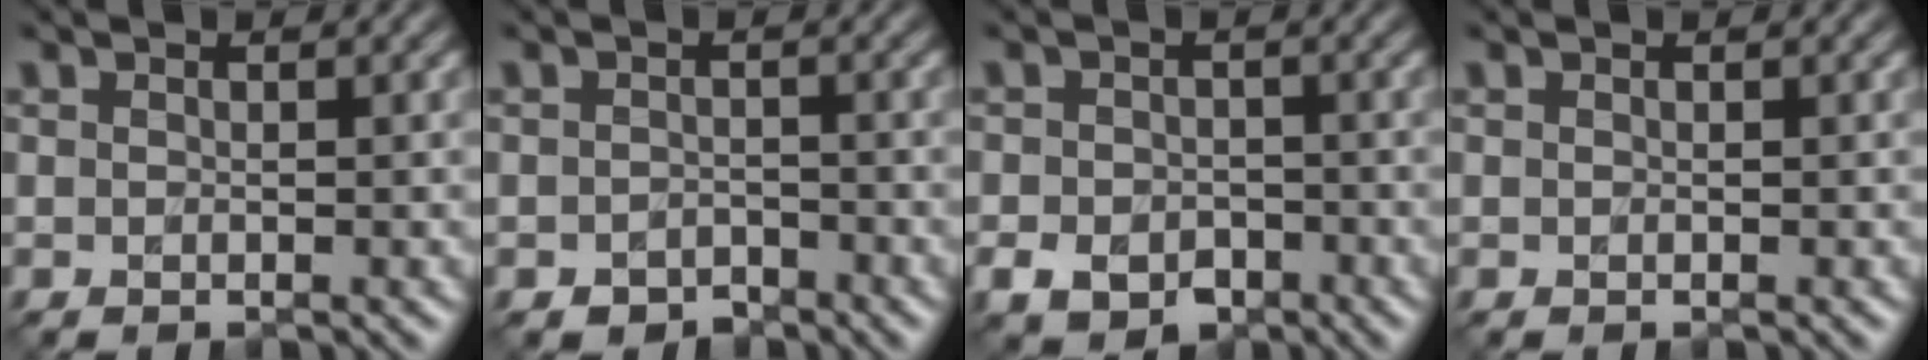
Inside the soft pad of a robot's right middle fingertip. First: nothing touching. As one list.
[{"total": 1.9, "force": [-1.5, 1.1, 0.4], "torque": [-0.008, -0.006, -0.026]}, {"total": 4.1, "force": [-2.1, 2.9, 2.0], "torque": [-0.040, -0.015, -0.040]}, {"total": 0.0}]